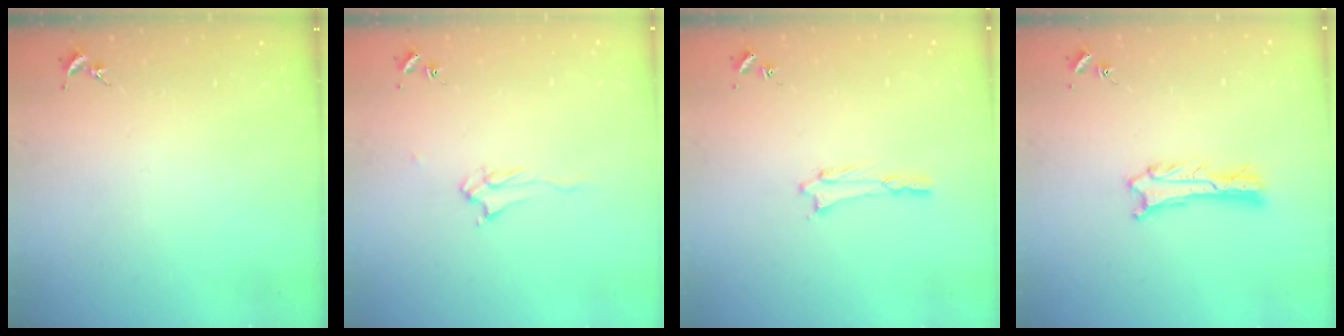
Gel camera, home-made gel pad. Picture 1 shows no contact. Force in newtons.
{"total": 2.5, "press": 2.4, "slide": 0.4}
{"total": 0.7, "press": 0.7, "slide": 0.1}
{"total": 0.9, "press": 0.9, "slide": 0.1}